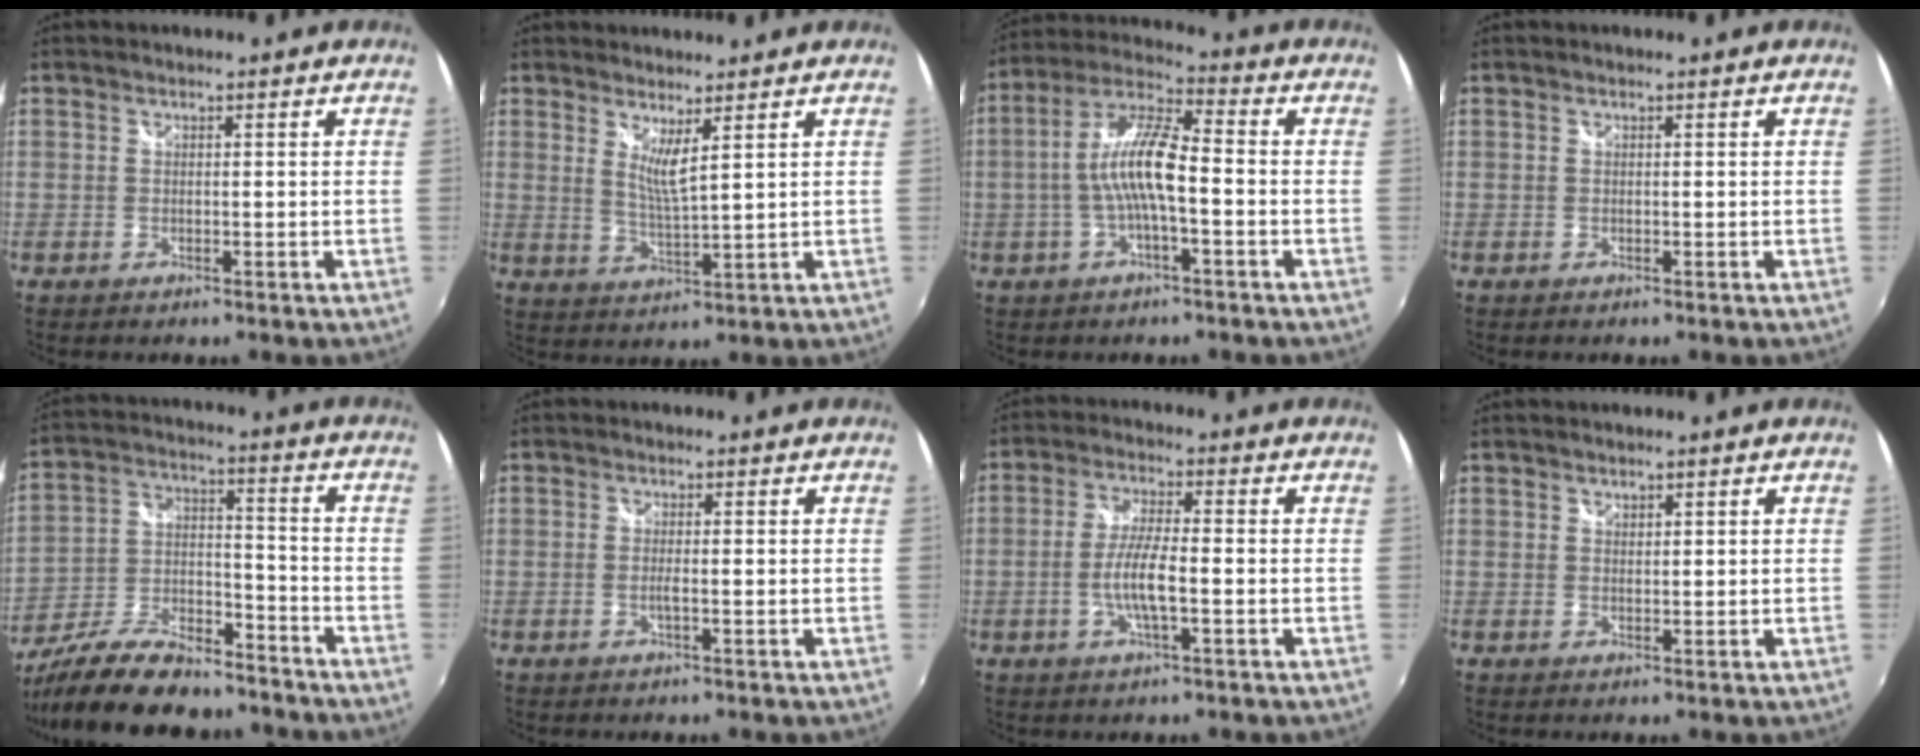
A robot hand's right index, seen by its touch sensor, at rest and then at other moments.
{"total": 4.3, "force": [2.7, 0.0, 3.3], "torque": [-0.060, -0.013, 0.043]}
{"total": 10.3, "force": [-1.8, 2.1, 9.9], "torque": [-0.205, 0.013, -0.035]}
{"total": 0.0}
{"total": 20.0, "force": [-15.8, 6.8, 10.2], "torque": [-0.203, -0.012, -0.257]}
{"total": 1.3, "force": [-0.5, -0.2, 1.2], "torque": [-0.022, -0.001, -0.010]}
{"total": 6.5, "force": [-1.8, 0.9, 6.2], "torque": [-0.125, -0.002, -0.035]}
{"total": 0.9, "force": [0.8, 0.3, 0.0], "torque": [0.000, 0.001, 0.014]}